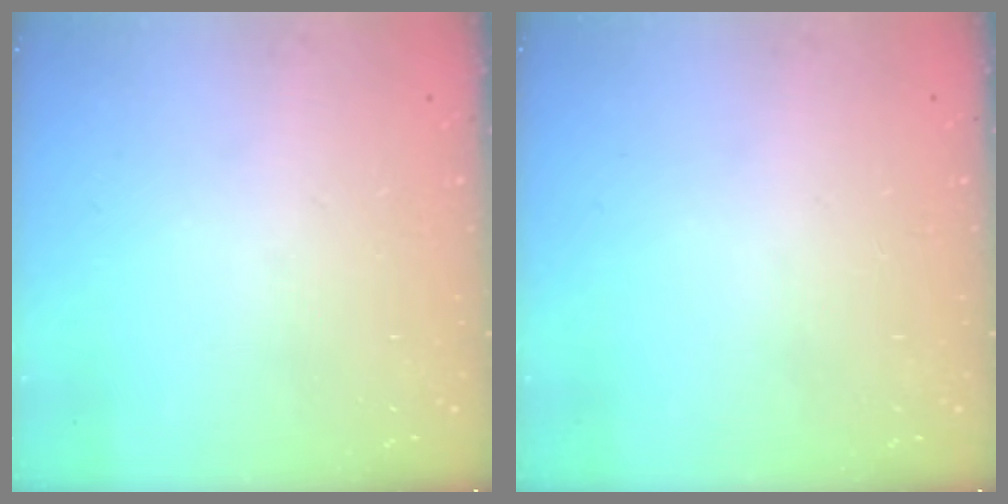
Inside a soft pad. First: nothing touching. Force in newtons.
{"total": 0.0}